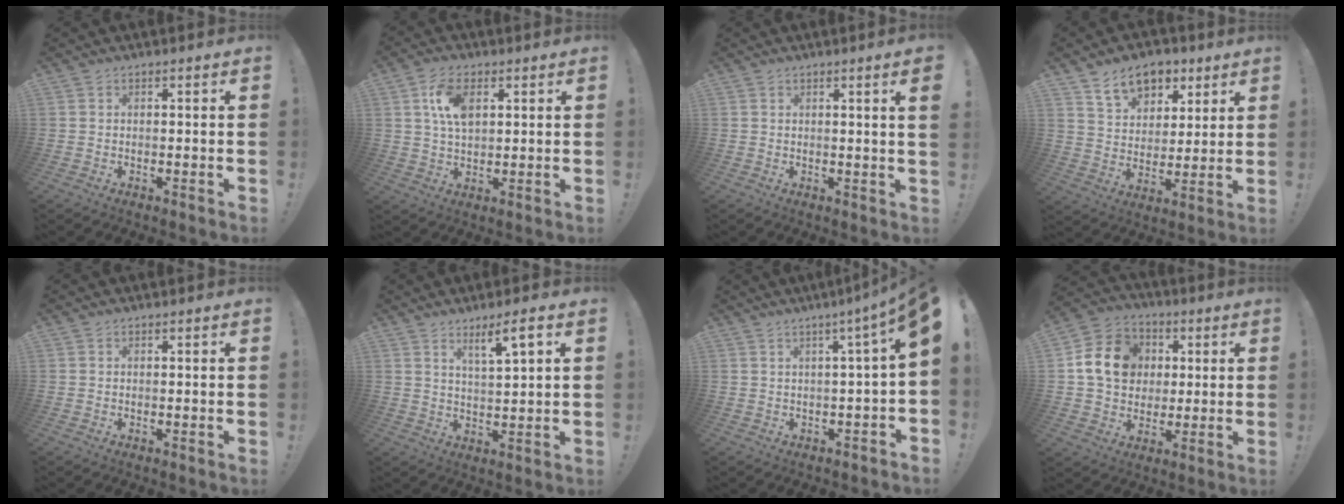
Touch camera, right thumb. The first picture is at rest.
{"total": 8.9, "force": [2.9, 5.0, 6.7], "torque": [-0.115, -0.002, 0.051]}
{"total": 2.9, "force": [1.0, -0.6, 2.6], "torque": [-0.042, -0.007, 0.015]}
{"total": 12.4, "force": [7.8, 8.3, 5.1], "torque": [-0.069, -0.041, 0.147]}
{"total": 0.0}
{"total": 6.5, "force": [3.9, 0.6, 5.2], "torque": [-0.075, -0.021, 0.058]}
{"total": 6.1, "force": [1.4, -0.6, 5.9], "torque": [-0.079, -0.027, 0.018]}
{"total": 15.1, "force": [2.7, 12.7, 7.6], "torque": [-0.107, 0.006, 0.058]}